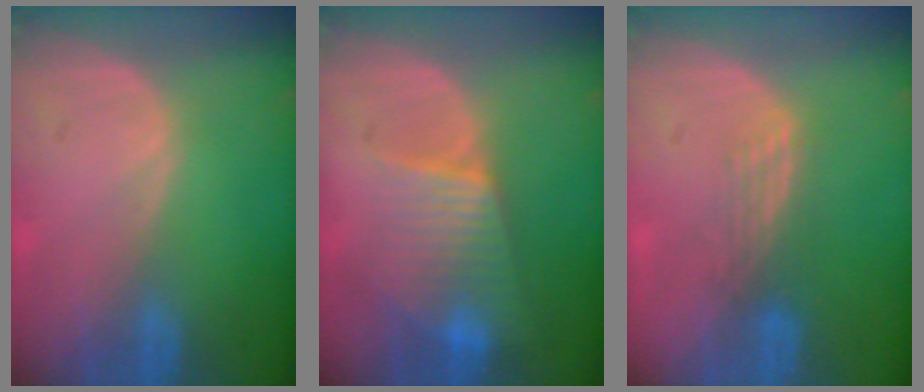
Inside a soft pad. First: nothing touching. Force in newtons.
{"total": 7.1, "press": 6.8, "slide": 1.9}
{"total": 3.1, "press": 2.6, "slide": 1.6}